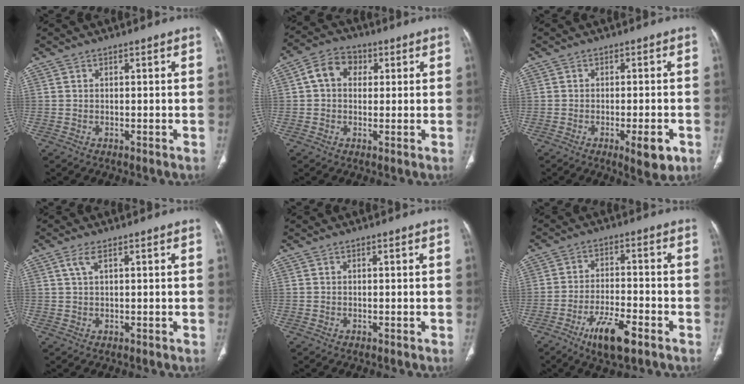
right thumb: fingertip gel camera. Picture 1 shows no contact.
{"total": 6.9, "force": [1.4, 5.4, 4.0], "torque": [-0.051, 0.014, 0.015]}
{"total": 6.0, "force": [-2.6, 1.7, 5.2], "torque": [-0.068, -0.003, -0.032]}
{"total": 2.3, "force": [1.1, 0.7, 1.9], "torque": [-0.051, 0.007, 0.028]}
{"total": 0.0}
{"total": 9.6, "force": [-5.5, 2.9, 7.3], "torque": [-0.131, 0.018, -0.091]}